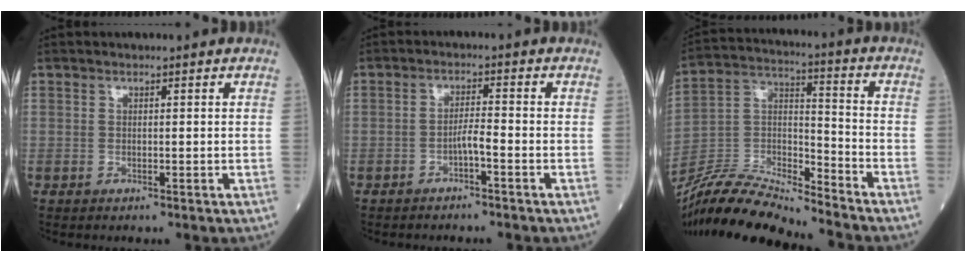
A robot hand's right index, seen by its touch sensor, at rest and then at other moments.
{"total": 2.5, "force": [-1.3, 0.1, 2.1], "torque": [-0.035, 0.002, -0.025]}
{"total": 16.1, "force": [-15.2, 0.4, 5.2], "torque": [-0.099, 0.016, -0.289]}